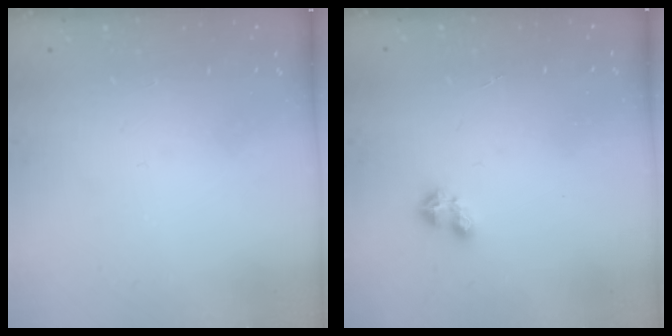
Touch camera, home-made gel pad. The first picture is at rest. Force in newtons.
{"total": 1.9, "press": 1.9, "slide": 0.4}